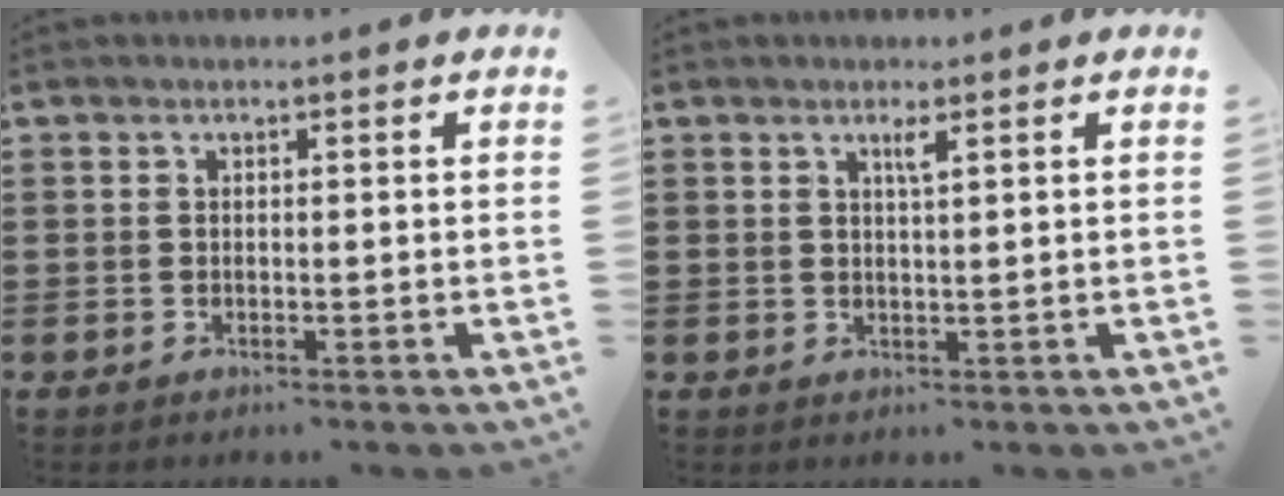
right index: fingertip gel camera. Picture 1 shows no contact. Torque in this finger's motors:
{"motor_torque": [0.28, -0.07, 0.03, 0.01]}